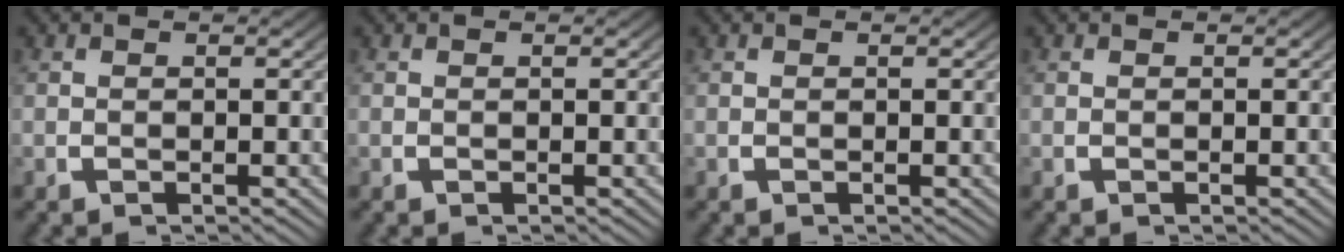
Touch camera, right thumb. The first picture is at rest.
{"total": 0.0}
{"total": 0.0}
{"total": 0.0}